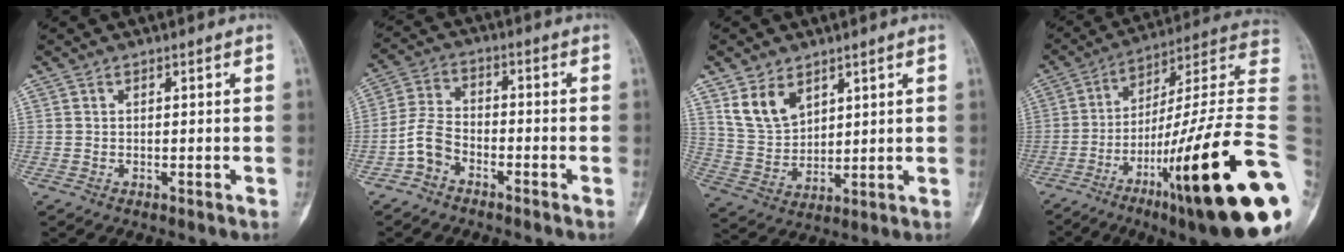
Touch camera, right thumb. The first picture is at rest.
{"total": 6.0, "force": [-3.4, 3.8, 3.3], "torque": [-0.066, 0.031, -0.076]}
{"total": 8.6, "force": [5.0, 5.5, 4.4], "torque": [-0.069, -0.024, 0.111]}
{"total": 31.6, "force": [-9.3, 4.8, 29.8], "torque": [-0.378, 0.053, -0.149]}